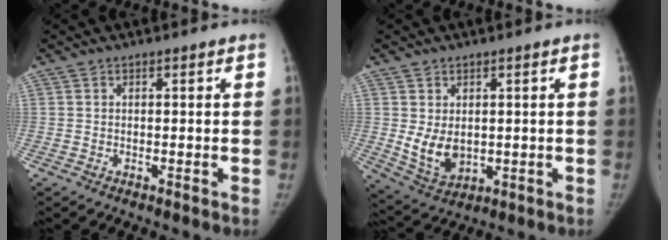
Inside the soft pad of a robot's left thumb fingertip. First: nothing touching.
{"total": 6.6, "force": [0.3, 4.7, 4.6], "torque": [-0.069, -0.025, 0.024]}